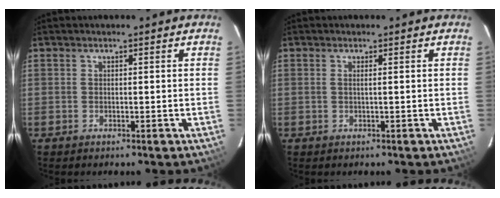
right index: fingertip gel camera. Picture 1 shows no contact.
{"total": 0.7, "force": [0.1, -0.3, 0.7], "torque": [-0.013, -0.001, 0.000]}